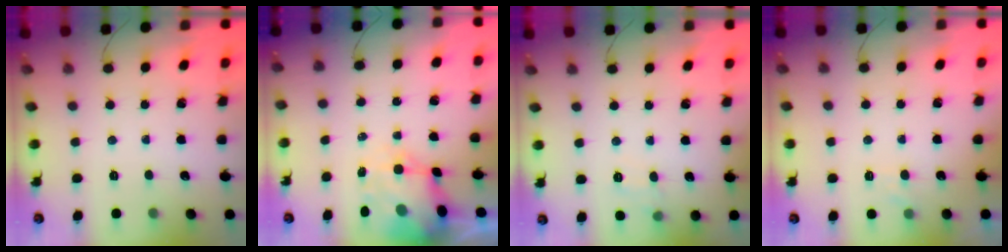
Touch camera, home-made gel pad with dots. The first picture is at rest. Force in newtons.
{"total": 8.4, "press": 8.0, "slide": 2.5}
{"total": 4.6, "press": 4.2, "slide": 1.9}
{"total": 4.8, "press": 4.6, "slide": 1.3}